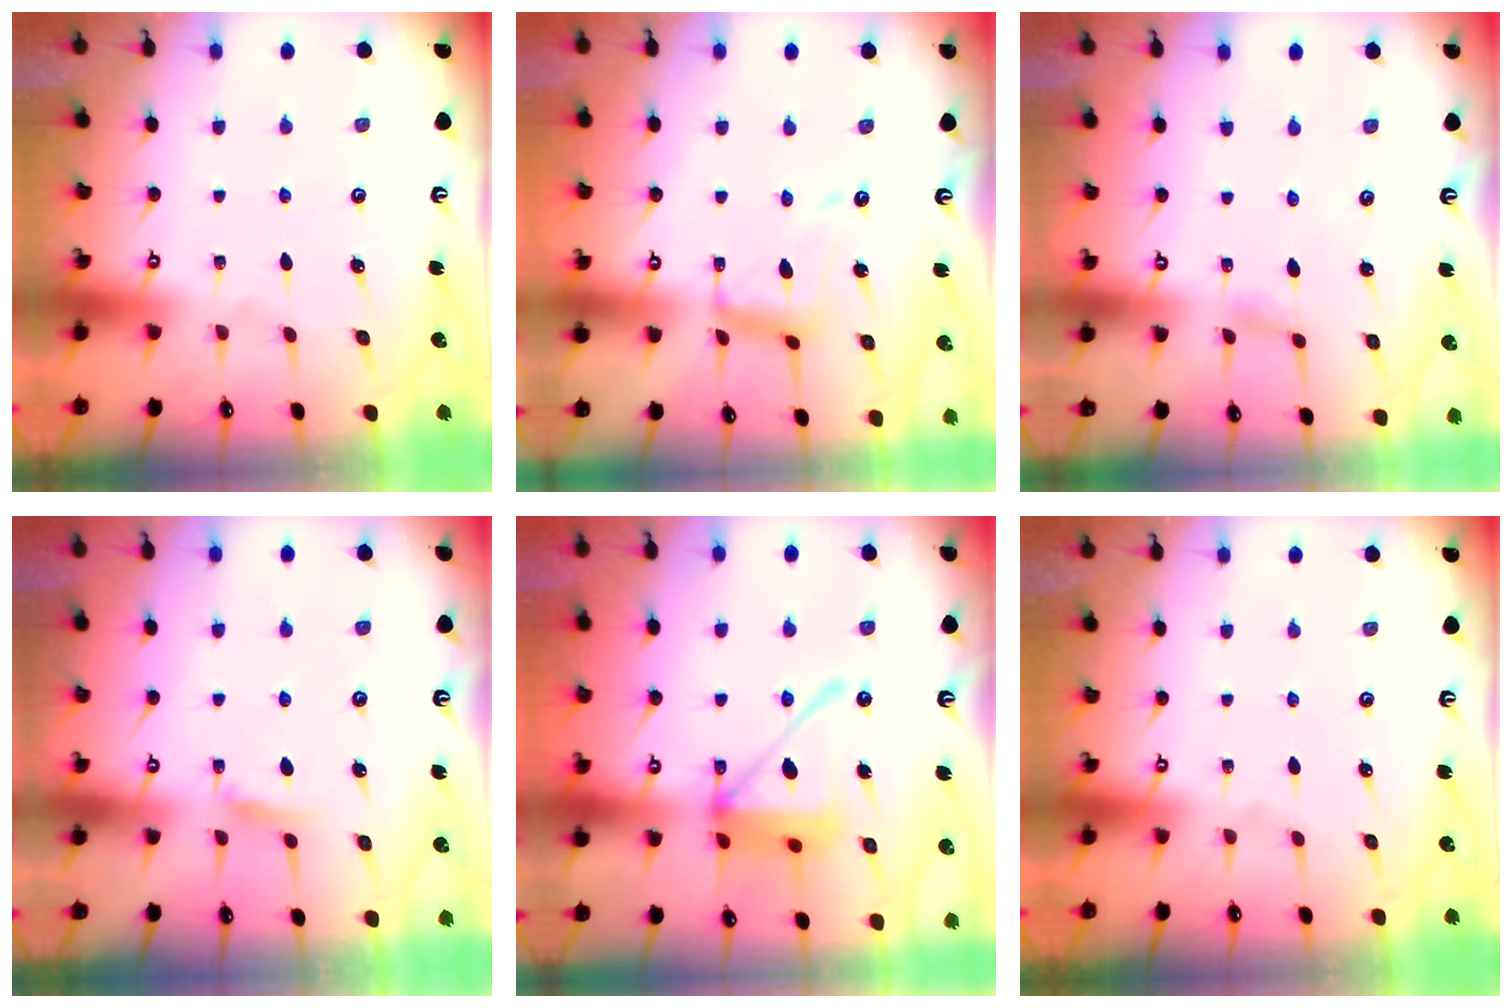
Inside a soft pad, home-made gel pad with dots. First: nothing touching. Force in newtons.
{"total": 11.6, "press": 11.6, "slide": 1.0}
{"total": 2.9, "press": 2.9, "slide": 0.4}
{"total": 5.8, "press": 5.7, "slide": 0.9}
{"total": 15.1, "press": 14.9, "slide": 2.2}
{"total": 0.0}